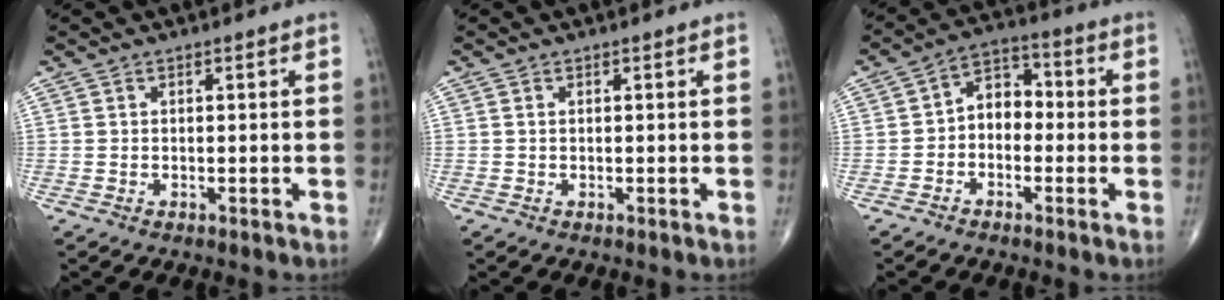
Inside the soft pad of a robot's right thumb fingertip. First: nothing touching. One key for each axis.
{"total": 0.0}
{"total": 6.6, "fx": -1.0, "fy": 4.9, "fz": 4.3, "tx": -0.041, "ty": 0.032, "tz": -0.036}